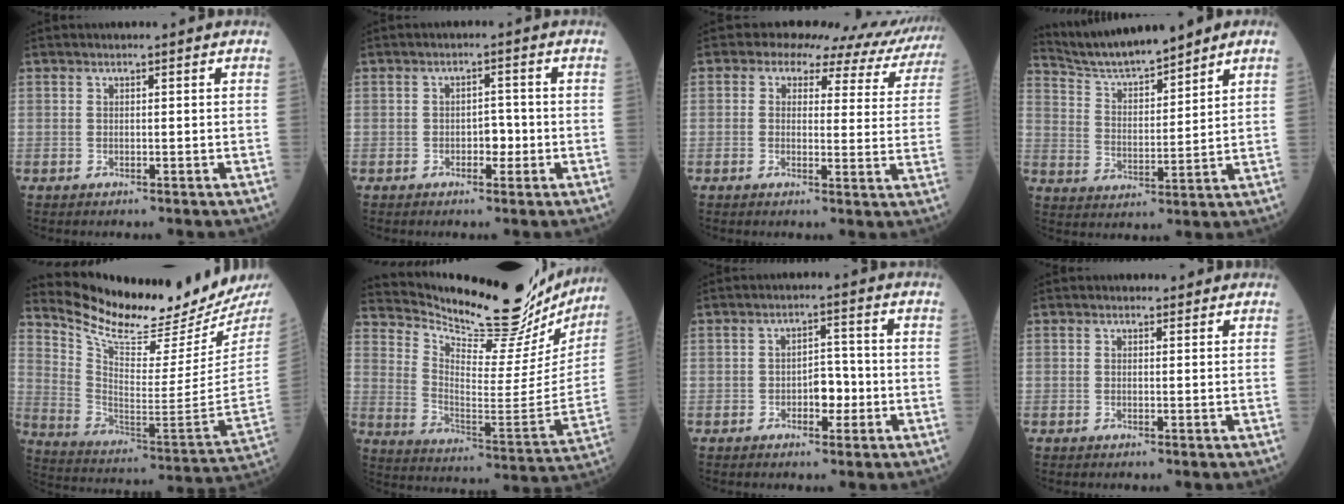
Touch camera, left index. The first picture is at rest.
{"total": 2.3, "force": [-0.9, 1.3, 1.7], "torque": [-0.015, 0.003, -0.016]}
{"total": 11.6, "force": [10.5, 4.6, 2.2], "torque": [0.004, -0.014, 0.079]}
{"total": 10.5, "force": [9.7, 0.6, 3.9], "torque": [-0.074, 0.010, 0.182]}
{"total": 21.7, "force": [19.9, 0.8, 8.6], "torque": [-0.160, -0.105, 0.300]}
{"total": 26.0, "force": [23.8, 5.2, 9.0], "torque": [-0.151, -0.084, 0.323]}
{"total": 3.6, "force": [-1.4, 1.9, 2.7], "torque": [-0.034, 0.004, -0.024]}
{"total": 0.9, "force": [0.7, 0.6, 0.1], "torque": [0.000, -0.003, 0.004]}